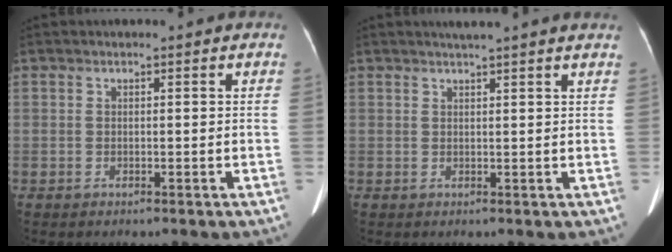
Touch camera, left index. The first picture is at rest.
{"total": 4.4, "force": [3.8, -0.7, 2.1], "torque": [-0.028, 0.016, 0.044]}